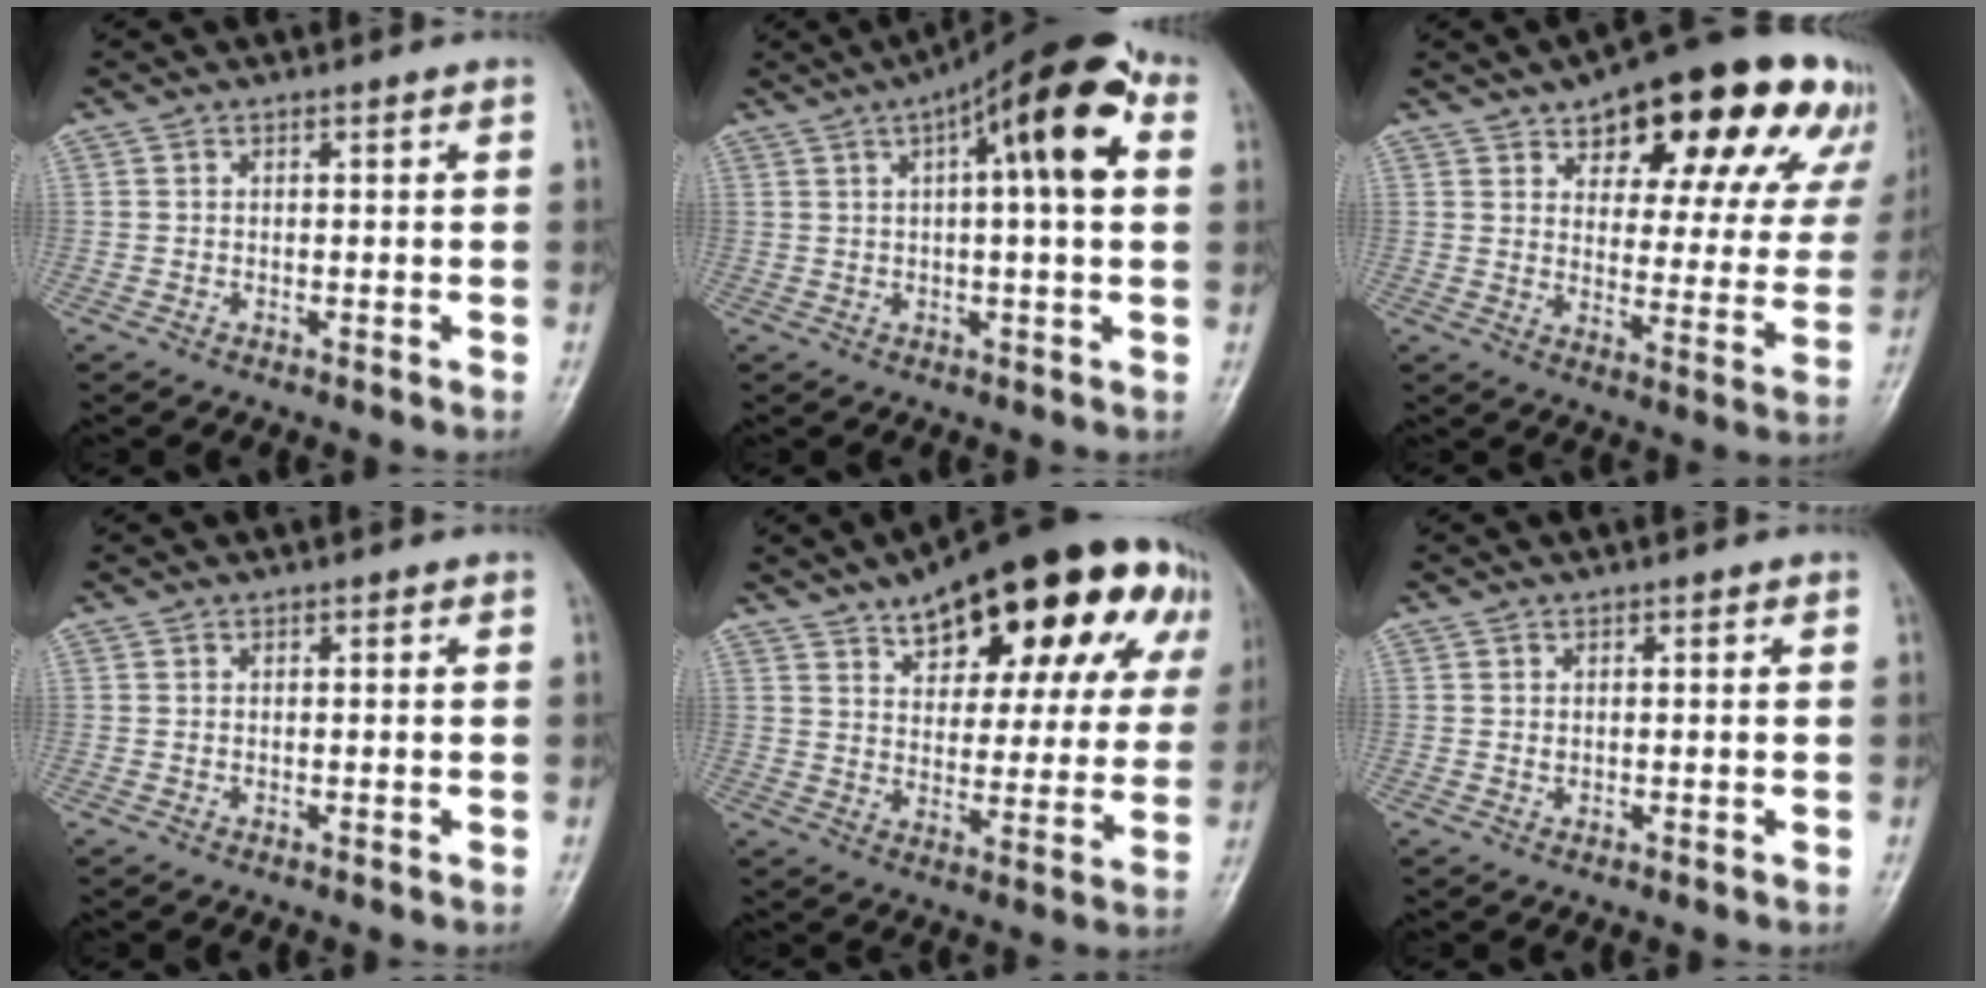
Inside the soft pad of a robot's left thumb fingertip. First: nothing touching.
{"total": 15.3, "force": [4.8, 4.2, 14.0], "torque": [-0.191, 0.025, 0.061]}
{"total": 25.0, "force": [15.2, 10.5, 16.8], "torque": [-0.186, -0.030, 0.196]}
{"total": 0.0}
{"total": 26.3, "force": [14.4, 12.2, 18.2], "torque": [-0.217, -0.003, 0.203]}
{"total": 0.7, "force": [0.2, 0.6, 0.4], "torque": [-0.004, 0.000, 0.002]}